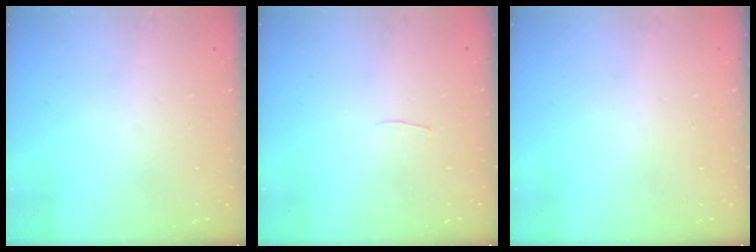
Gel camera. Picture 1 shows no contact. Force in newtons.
{"total": 2.0, "press": 2.0, "slide": 0.2}
{"total": 0.5, "press": 0.5, "slide": 0.1}